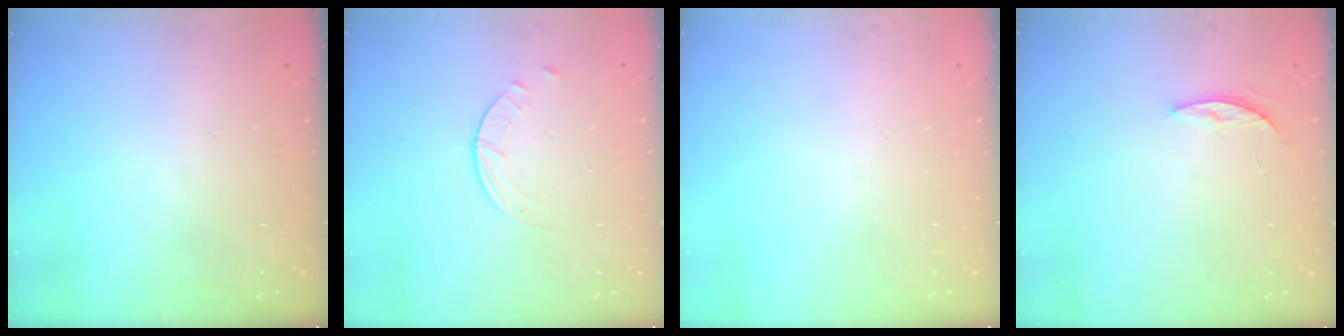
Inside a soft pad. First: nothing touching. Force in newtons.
{"total": 0.9, "press": 0.9, "slide": 0.1}
{"total": 0.0}
{"total": 4.5, "press": 4.4, "slide": 0.4}